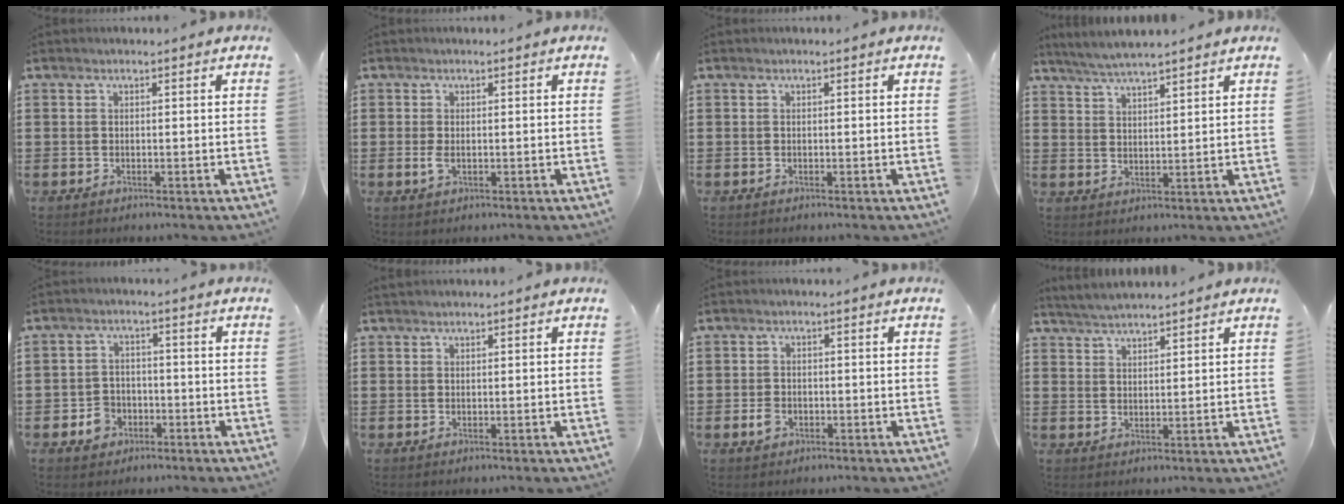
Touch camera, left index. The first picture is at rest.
{"total": 1.9, "force": [-0.1, 0.9, 1.7], "torque": [-0.040, -0.003, -0.005]}
{"total": 0.0}
{"total": 4.0, "force": [3.8, 0.0, 1.4], "torque": [-0.037, -0.009, 0.067]}
{"total": 4.0, "force": [-2.1, 3.1, 1.4], "torque": [-0.038, 0.004, -0.042]}
{"total": 0.6, "force": [0.6, 0.1, 0.2], "torque": [-0.006, 0.000, 0.012]}
{"total": 2.3, "force": [-0.8, 1.7, 1.4], "torque": [-0.035, 0.000, -0.016]}
{"total": 2.9, "force": [2.9, -0.1, 0.2], "torque": [-0.013, -0.005, 0.055]}